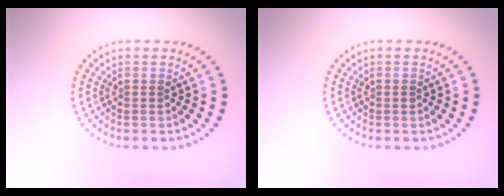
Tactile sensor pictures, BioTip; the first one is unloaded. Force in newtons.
{"total": 0.6, "press": 0.6, "slide": 0.0}